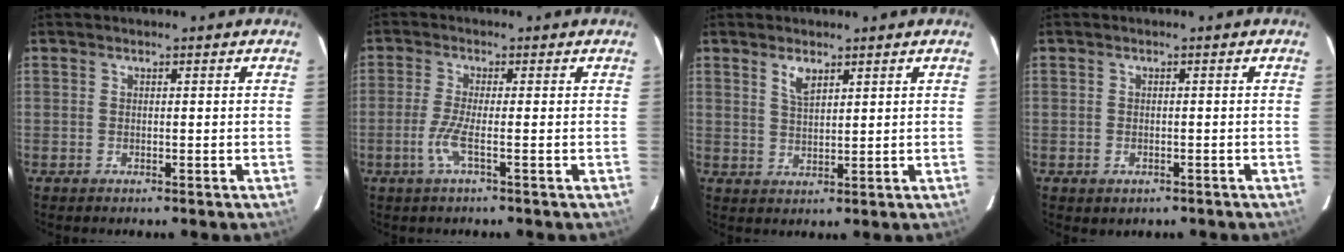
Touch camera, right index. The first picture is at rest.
{"total": 3.9, "force": [-1.6, -0.5, 3.5], "torque": [-0.085, -0.006, -0.035]}
{"total": 3.3, "force": [2.1, 1.2, 2.1], "torque": [-0.039, -0.001, 0.041]}
{"total": 1.9, "force": [-0.9, 1.6, 0.7], "torque": [-0.016, -0.003, -0.007]}